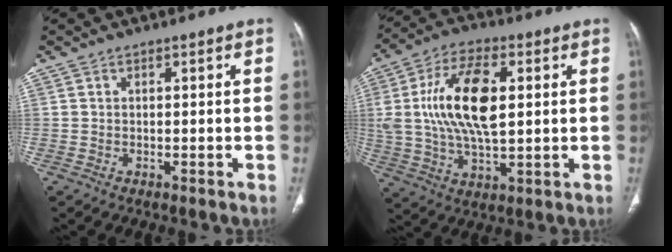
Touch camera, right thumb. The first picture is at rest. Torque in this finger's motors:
{"motor_torque": [0.62, 0.73, 1.08, 0.91, 0.23]}